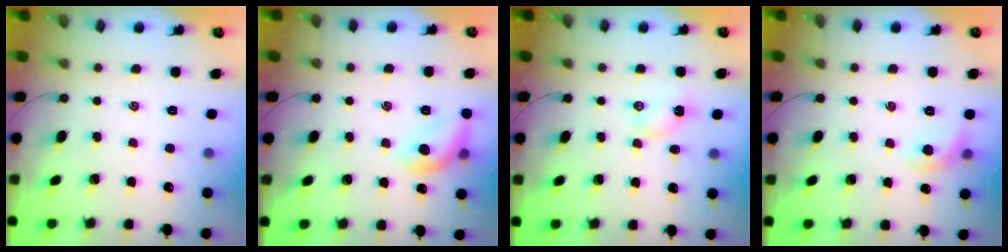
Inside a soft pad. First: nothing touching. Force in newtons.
{"total": 10.8, "press": 10.8, "slide": 0.7}
{"total": 3.7, "press": 3.5, "slide": 1.2}
{"total": 6.5, "press": 6.4, "slide": 0.8}